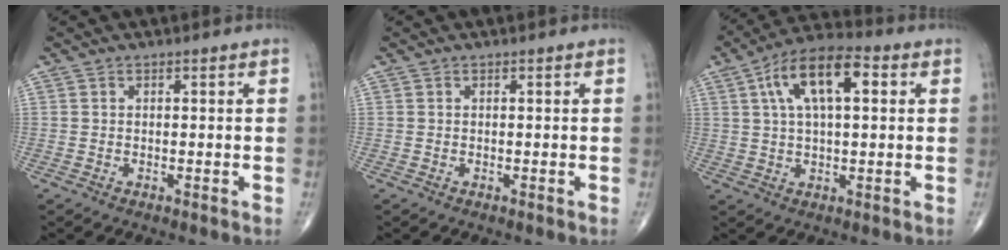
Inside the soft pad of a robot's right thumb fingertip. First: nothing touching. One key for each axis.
{"total": 0.0}
{"total": 13.1, "fx": 3.8, "fy": 5.7, "fz": 11.2, "tx": -0.193, "ty": 0.022, "tz": 0.059}